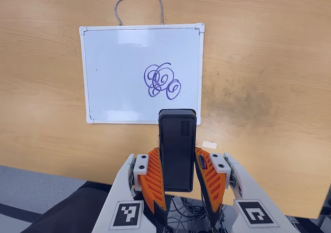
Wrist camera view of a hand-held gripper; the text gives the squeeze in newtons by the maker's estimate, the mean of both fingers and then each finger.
{"total": 5.2, "left": 3.7, "right": 6.7}